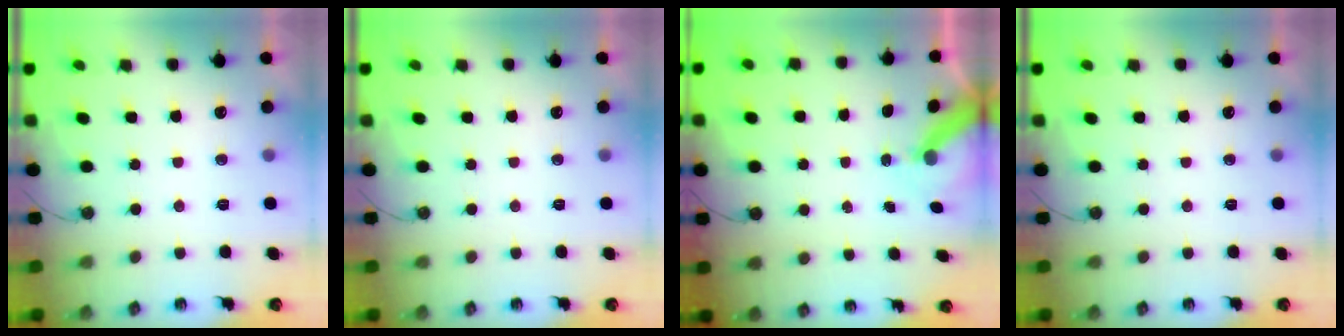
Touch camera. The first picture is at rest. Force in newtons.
{"total": 0.0}
{"total": 8.3, "press": 8.3, "slide": 0.7}
{"total": 0.0}